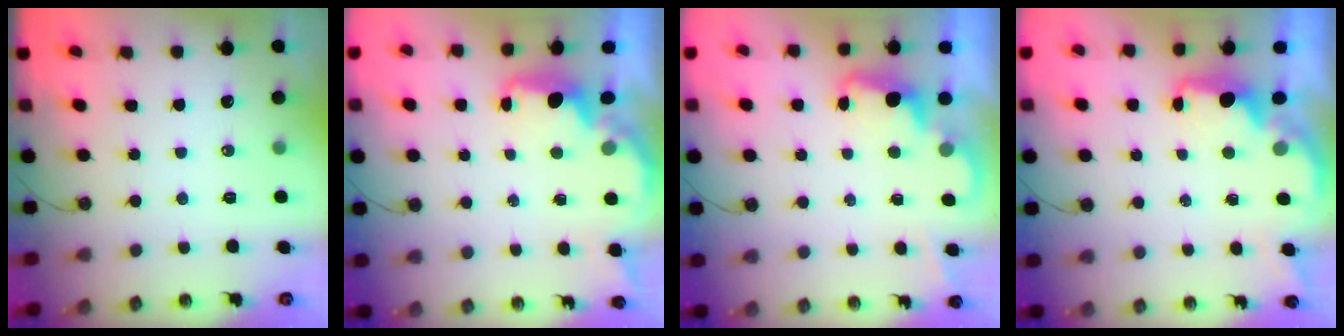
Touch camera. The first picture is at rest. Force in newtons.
{"total": 2.2, "press": 2.0, "slide": 0.8}
{"total": 2.5, "press": 2.4, "slide": 0.5}
{"total": 2.0, "press": 1.8, "slide": 0.8}